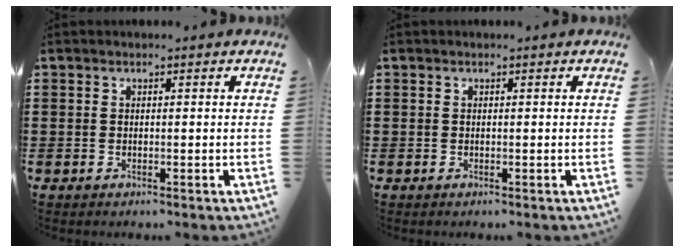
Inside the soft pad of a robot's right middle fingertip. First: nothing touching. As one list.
[{"total": 0.0}]